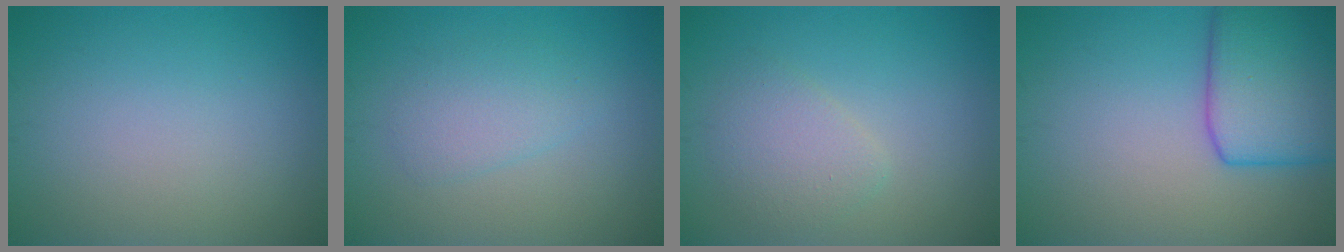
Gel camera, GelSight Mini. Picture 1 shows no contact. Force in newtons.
{"total": 2.3, "press": 2.3, "slide": 0.2}
{"total": 2.5, "press": 2.5, "slide": 0.1}
{"total": 7.8, "press": 7.8, "slide": 0.4}